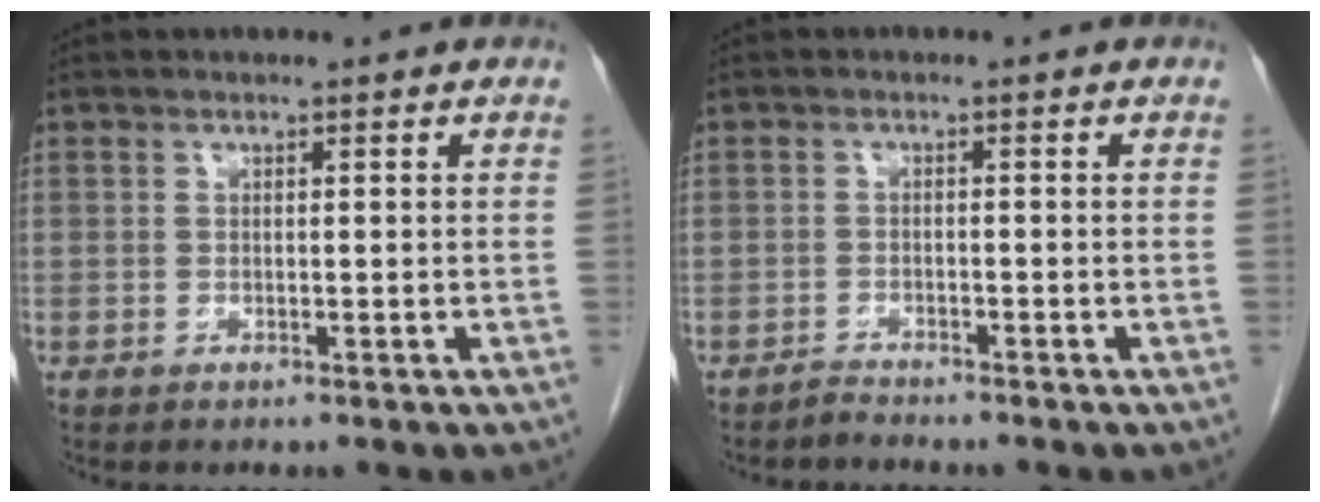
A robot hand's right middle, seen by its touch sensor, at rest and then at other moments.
{"total": 1.3, "force": [-1.3, -0.1, -0.4], "torque": [0.008, -0.006, -0.021]}